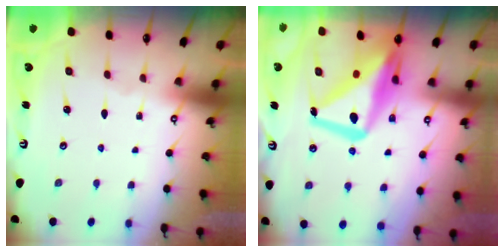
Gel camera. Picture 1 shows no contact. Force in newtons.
{"total": 16.7, "press": 16.6, "slide": 1.4}